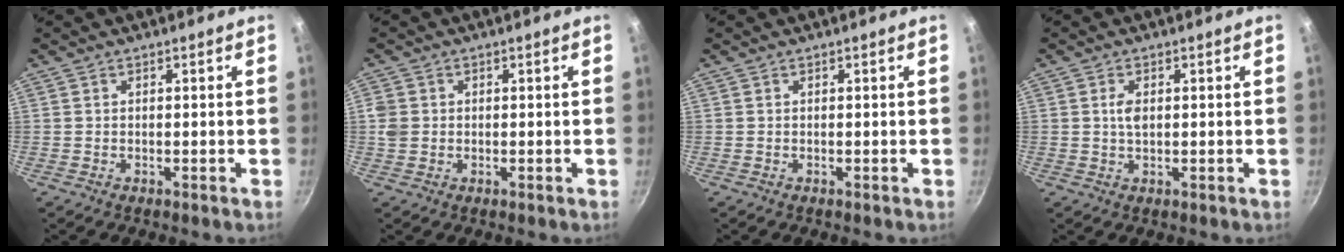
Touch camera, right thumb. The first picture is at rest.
{"total": 3.2, "force": [0.2, 2.7, 1.5], "torque": [-0.030, 0.005, 0.005]}
{"total": 0.0}
{"total": 2.6, "force": [0.4, 1.4, 2.1], "torque": [-0.040, -0.002, 0.008]}